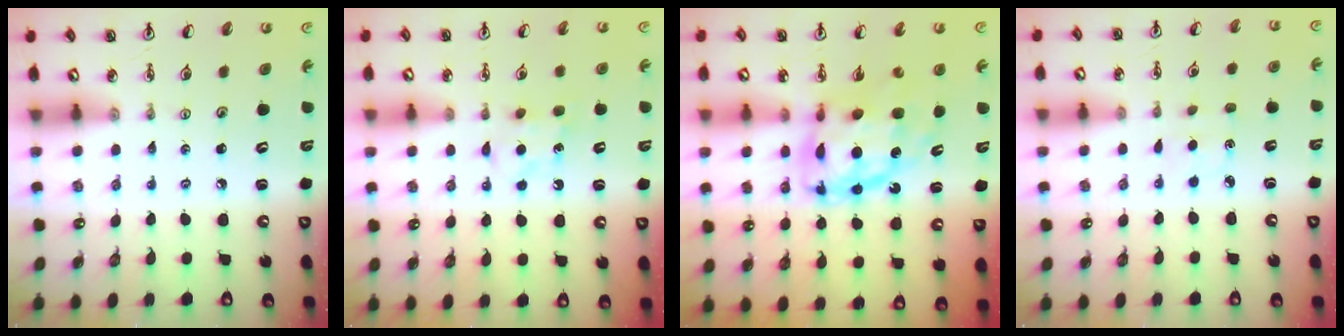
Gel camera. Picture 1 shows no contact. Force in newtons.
{"total": 5.1, "press": 5.1, "slide": 0.7}
{"total": 13.5, "press": 13.4, "slide": 1.1}
{"total": 2.3, "press": 2.3, "slide": 0.3}